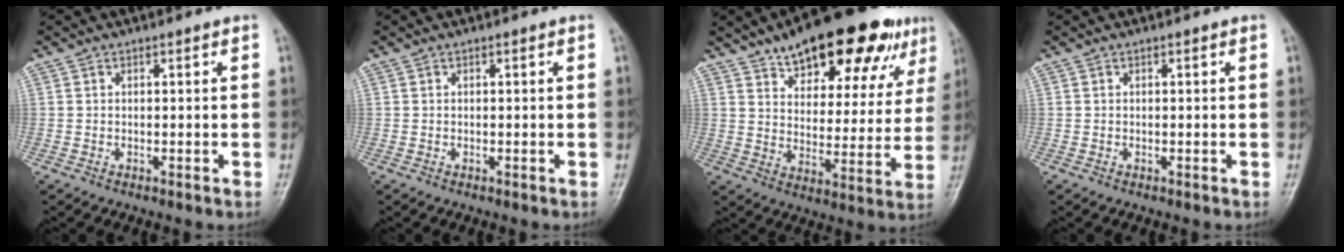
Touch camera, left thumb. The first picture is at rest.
{"total": 0.0}
{"total": 24.1, "force": [15.0, 9.9, 16.1], "torque": [-0.194, -0.023, 0.219]}
{"total": 0.0}